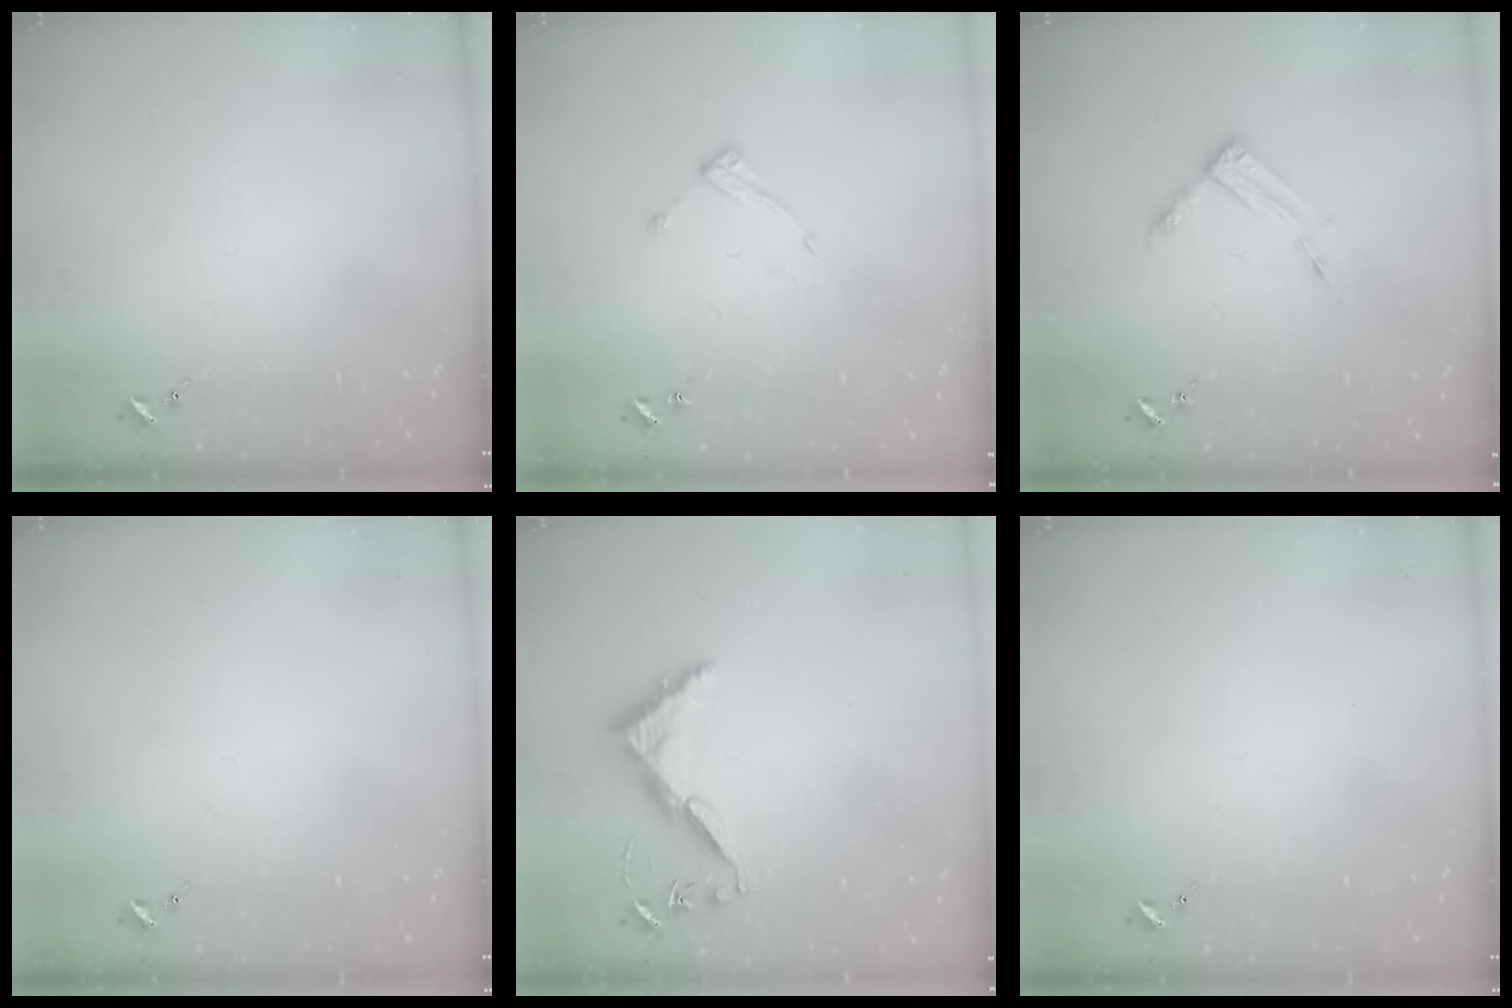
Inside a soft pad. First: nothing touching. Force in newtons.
{"total": 7.1, "press": 7.1, "slide": 0.5}
{"total": 7.4, "press": 7.4, "slide": 0.6}
{"total": 0.0}
{"total": 6.2, "press": 6.2, "slide": 0.5}
{"total": 0.0}